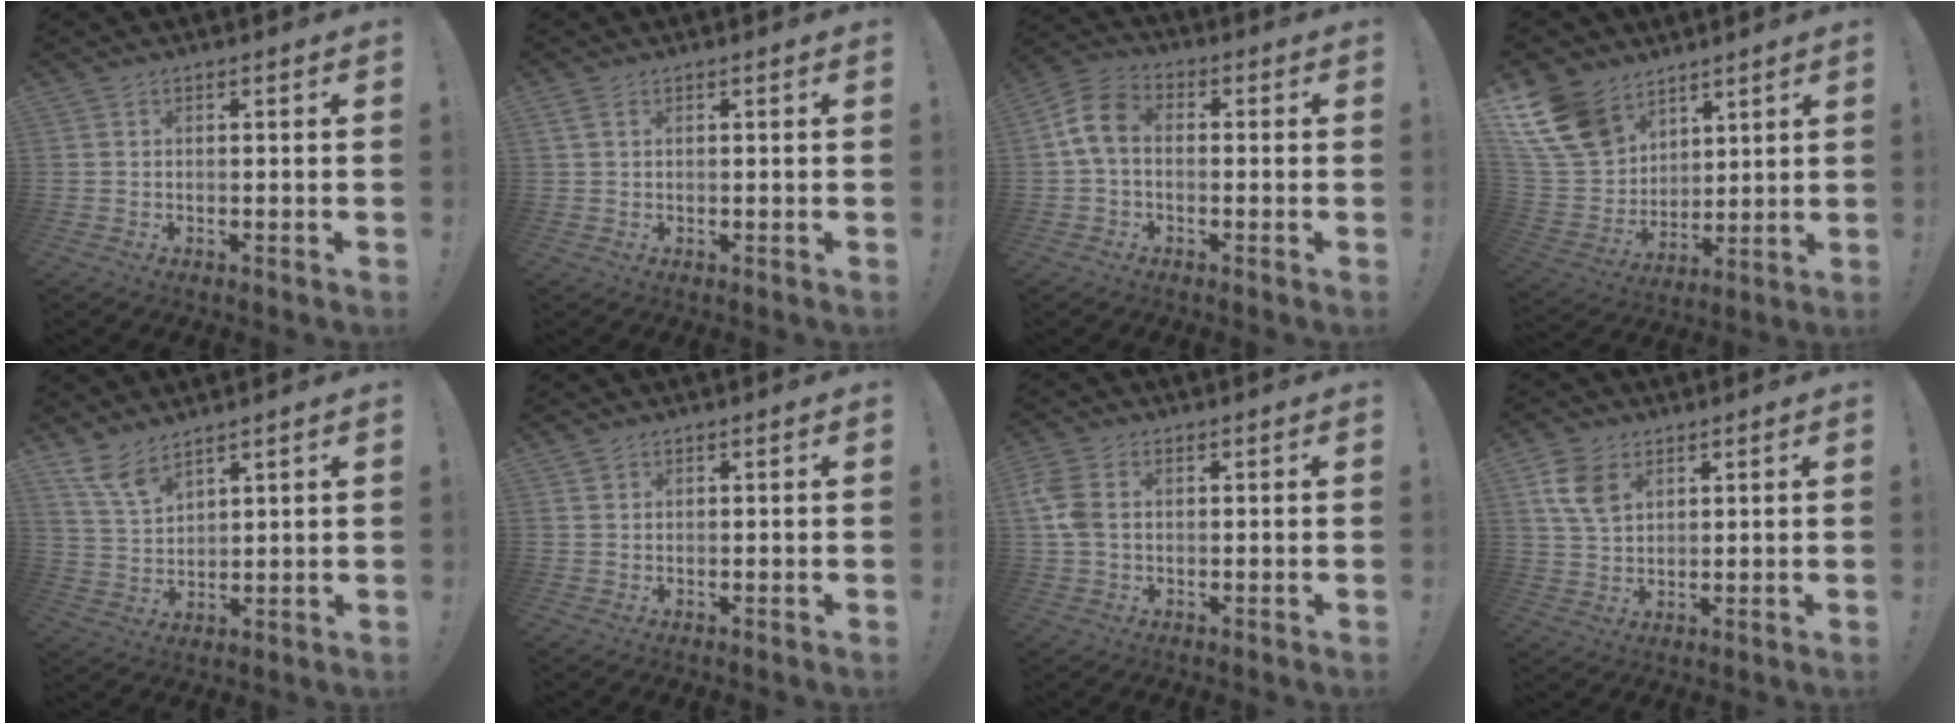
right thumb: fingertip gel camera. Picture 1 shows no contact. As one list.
[{"total": 1.8, "force": [0.8, 1.0, 1.3], "torque": [-0.027, 0.004, 0.016]}, {"total": 8.4, "force": [0.2, 5.8, 6.1], "torque": [-0.117, 0.012, 0.010]}, {"total": 16.4, "force": [10.0, 11.1, 6.9], "torque": [-0.144, -0.057, 0.199]}, {"total": 7.5, "force": [6.0, 2.2, 3.9], "torque": [-0.081, -0.033, 0.115]}, {"total": 1.1, "force": [0.7, 0.7, 0.2], "torque": [0.004, -0.003, 0.012]}, {"total": 6.1, "force": [1.1, 4.2, 4.3], "torque": [-0.104, -0.001, 0.019]}, {"total": 9.2, "force": [4.0, 6.3, 5.3], "torque": [-0.094, -0.004, 0.080]}]